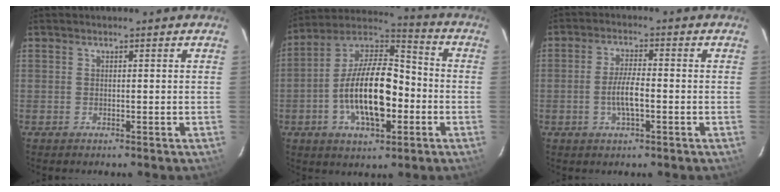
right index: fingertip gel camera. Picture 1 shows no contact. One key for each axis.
{"total": 17.5, "fx": -4.2, "fy": 8.1, "fz": 15.0, "tx": -0.278, "ty": 0.013, "tz": -0.077}
{"total": 5.2, "fx": -1.4, "fy": 1.3, "fz": 4.8, "tx": -0.097, "ty": 0.003, "tz": -0.026}